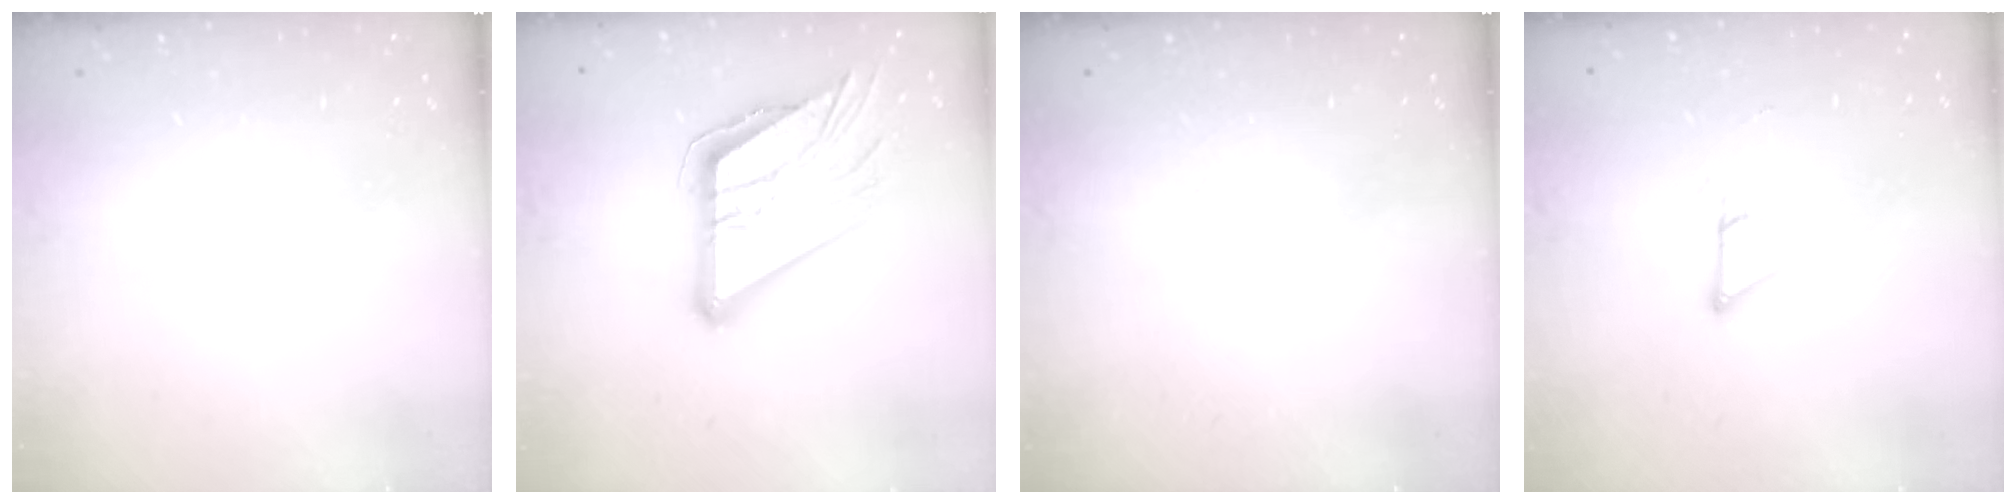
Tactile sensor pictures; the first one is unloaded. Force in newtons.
{"total": 19.1, "press": 19.0, "slide": 2.2}
{"total": 0.0}
{"total": 2.9, "press": 2.9, "slide": 0.1}